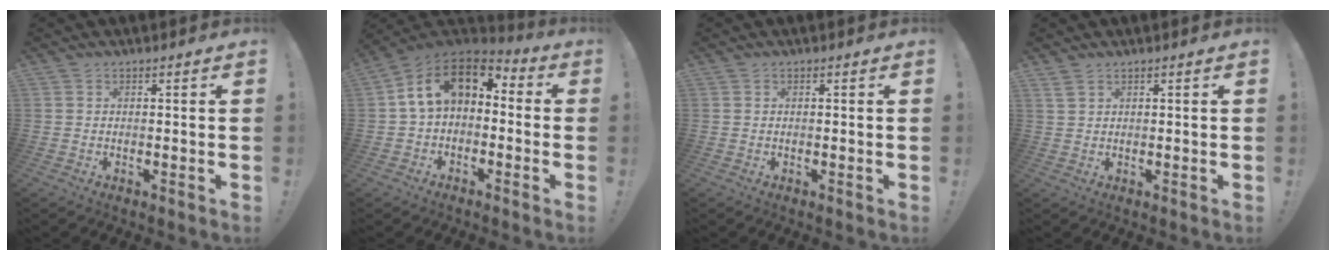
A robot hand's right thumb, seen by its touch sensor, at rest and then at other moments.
{"total": 13.6, "force": [2.8, 8.4, 10.3], "torque": [-0.176, 0.008, 0.051]}
{"total": 0.7, "force": [0.1, -0.2, 0.6], "torque": [-0.011, 0.000, 0.001]}
{"total": 1.9, "force": [1.3, 0.7, 1.2], "torque": [-0.018, -0.004, 0.023]}